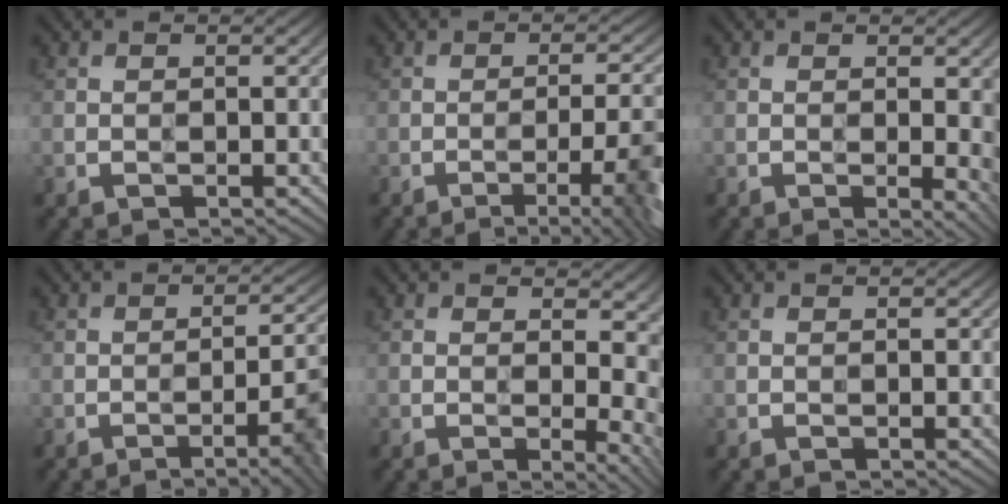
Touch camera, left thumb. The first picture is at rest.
{"total": 9.4, "force": [-3.9, 2.3, 8.2], "torque": [-0.108, -0.001, -0.049]}
{"total": 4.9, "force": [-0.2, 1.2, 4.7], "torque": [-0.059, -0.006, -0.003]}
{"total": 8.9, "force": [-3.7, 2.1, 7.8], "torque": [-0.098, 0.001, -0.048]}
{"total": 8.6, "force": [0.4, 3.7, 7.8], "torque": [-0.084, 0.003, 0.014]}
{"total": 0.0}